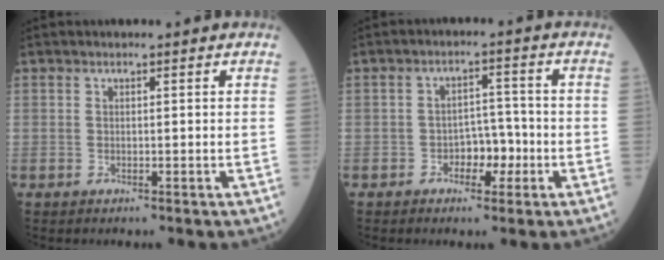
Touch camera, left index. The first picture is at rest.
{"total": 4.3, "force": [-1.9, 2.6, 3.0], "torque": [-0.040, 0.009, -0.034]}